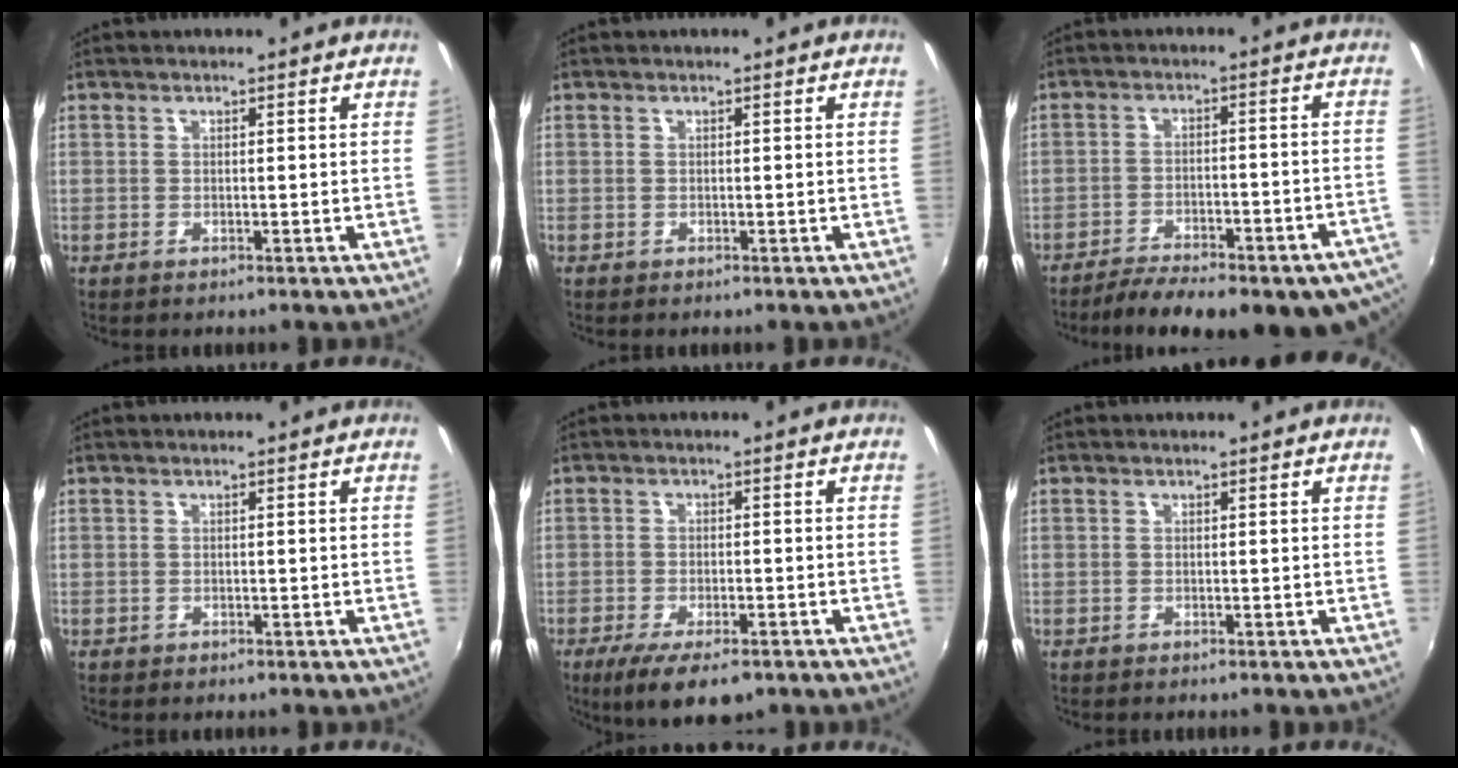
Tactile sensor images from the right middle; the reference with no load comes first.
{"total": 0.0}
{"total": 20.9, "force": [-16.1, 6.4, 11.7], "torque": [-0.192, -0.035, -0.204]}
{"total": 0.5, "force": [-0.4, 0.4, 0.1], "torque": [-0.004, -0.001, -0.005]}
{"total": 9.5, "force": [-6.3, 3.2, 6.3], "torque": [-0.135, -0.034, -0.102]}
{"total": 0.0}